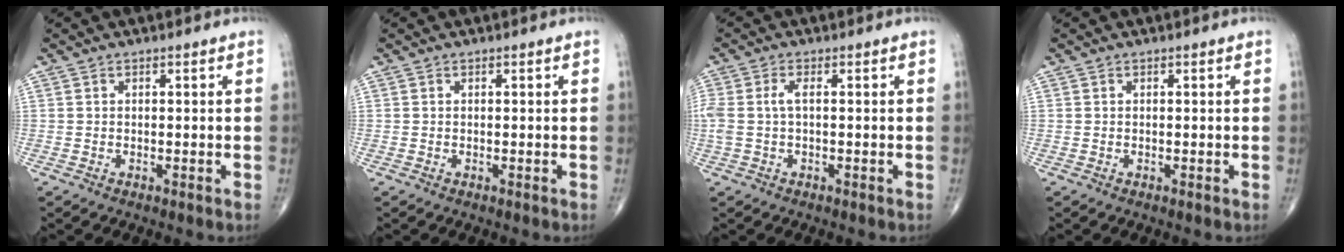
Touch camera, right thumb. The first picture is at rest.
{"total": 0.0}
{"total": 3.6, "force": [0.3, 1.4, 3.3], "torque": [-0.098, 0.013, 0.006]}
{"total": 0.0}